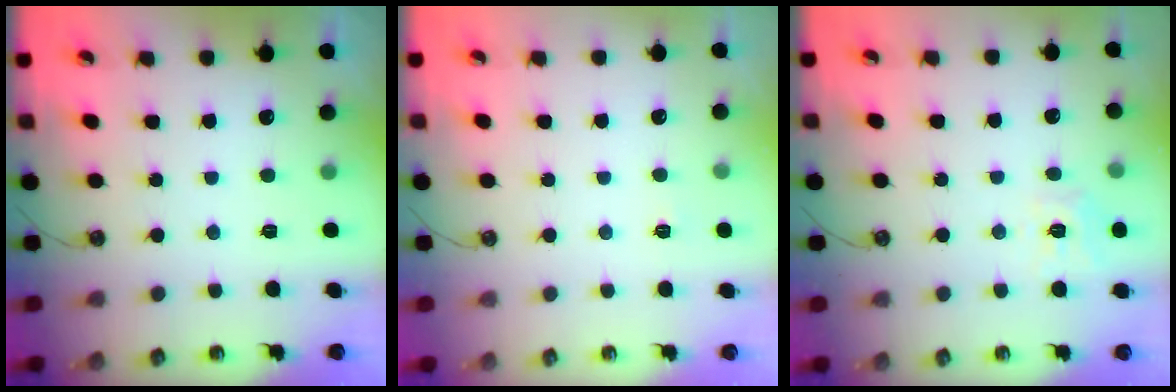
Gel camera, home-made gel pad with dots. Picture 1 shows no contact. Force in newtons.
{"total": 2.4, "press": 2.4, "slide": 0.4}
{"total": 8.9, "press": 8.9, "slide": 1.1}